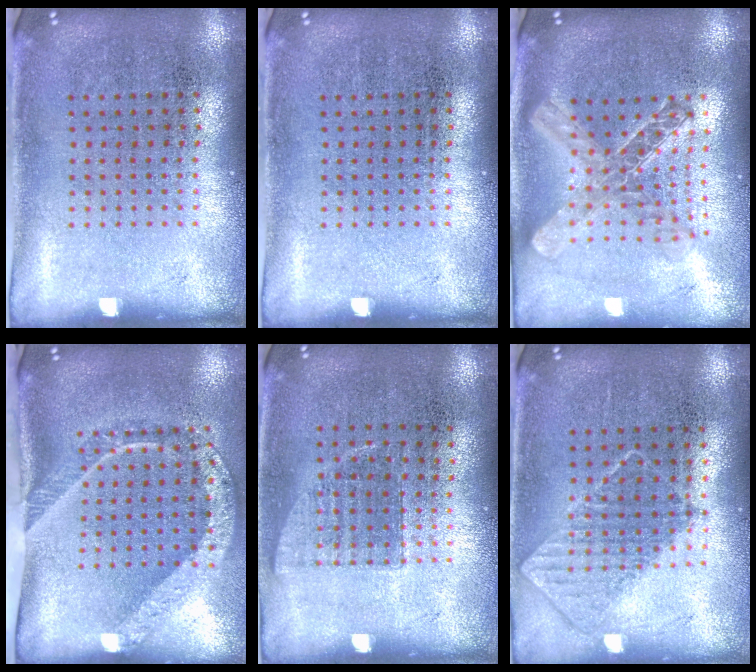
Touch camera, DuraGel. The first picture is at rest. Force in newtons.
{"total": 0.0}
{"total": 2.1, "press": 1.8, "slide": 1.1}
{"total": 2.3, "press": 1.5, "slide": 1.7}
{"total": 0.7, "press": 0.7, "slide": 0.2}
{"total": 0.8, "press": 0.8, "slide": 0.2}